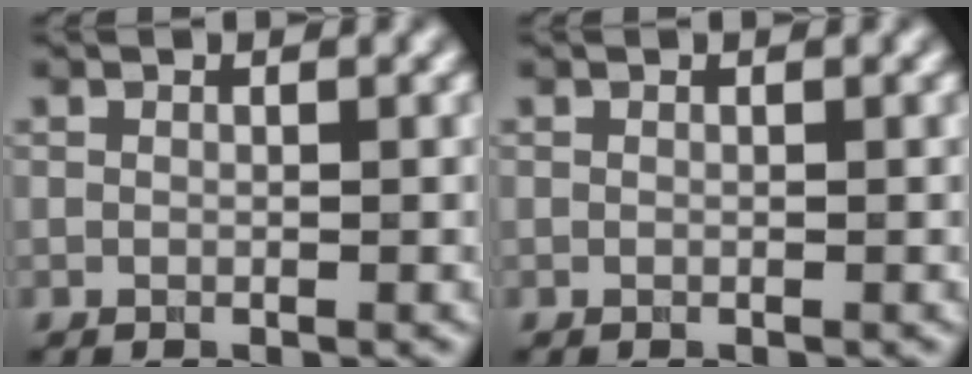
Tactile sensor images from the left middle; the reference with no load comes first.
{"total": 0.0}